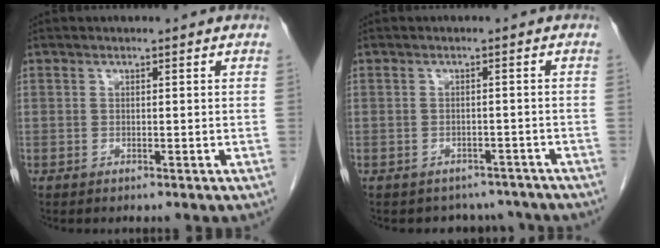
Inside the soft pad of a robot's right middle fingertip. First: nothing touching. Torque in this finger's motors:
{"motor_torque": [0.01, -0.01, 0.00, 0.01]}